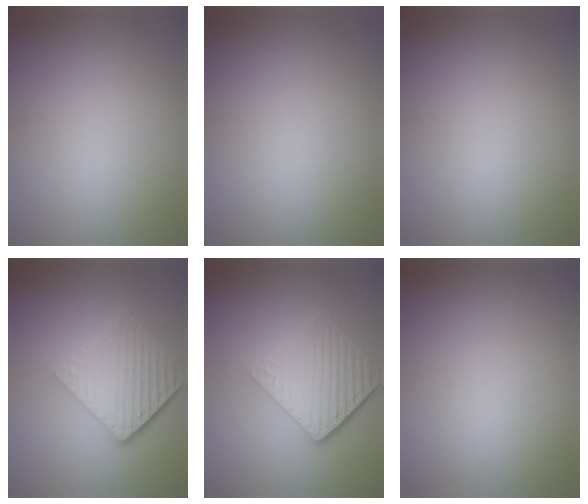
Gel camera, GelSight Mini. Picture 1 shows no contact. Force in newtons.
{"total": 0.0}
{"total": 0.0}
{"total": 6.3, "press": 4.2, "slide": 4.7}
{"total": 6.3, "press": 4.2, "slide": 4.7}
{"total": 0.0}